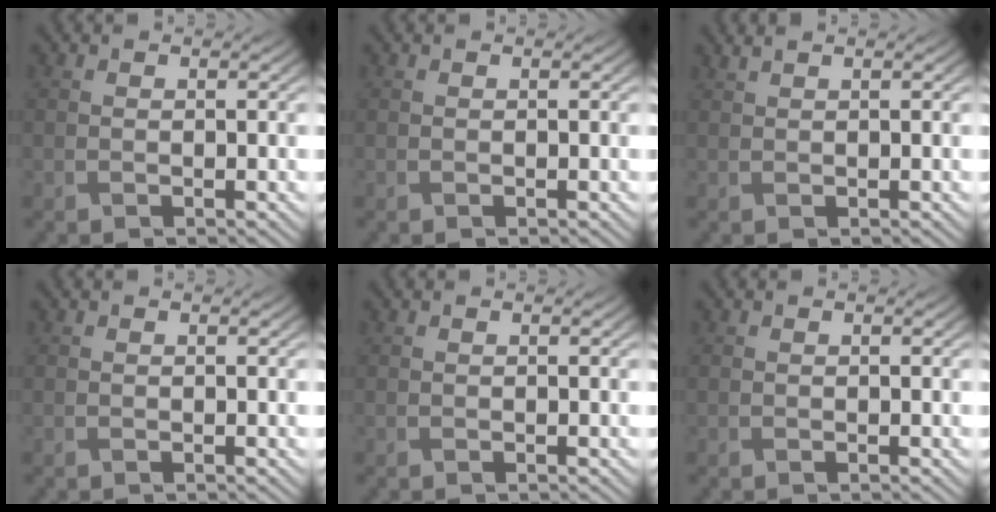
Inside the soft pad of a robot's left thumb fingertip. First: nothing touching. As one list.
[{"total": 0.0}, {"total": 0.8, "force": [0.7, 0.0, 0.3], "torque": [-0.011, 0.005, 0.014]}, {"total": 0.0}, {"total": 0.0}, {"total": 0.0}]